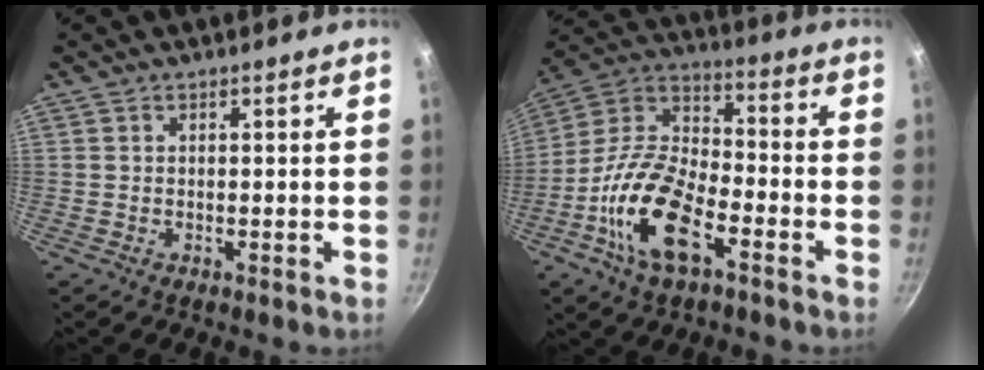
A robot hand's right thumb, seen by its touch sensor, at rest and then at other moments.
{"total": 18.1, "force": [-7.7, 8.7, 13.9], "torque": [-0.256, 0.046, -0.165]}